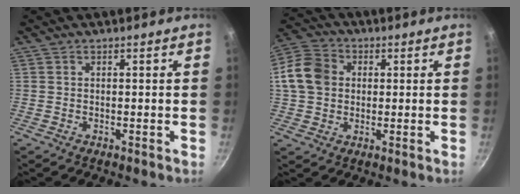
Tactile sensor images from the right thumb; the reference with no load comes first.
{"total": 9.9, "force": [1.1, 8.2, 5.3], "torque": [-0.078, 0.013, 0.003]}